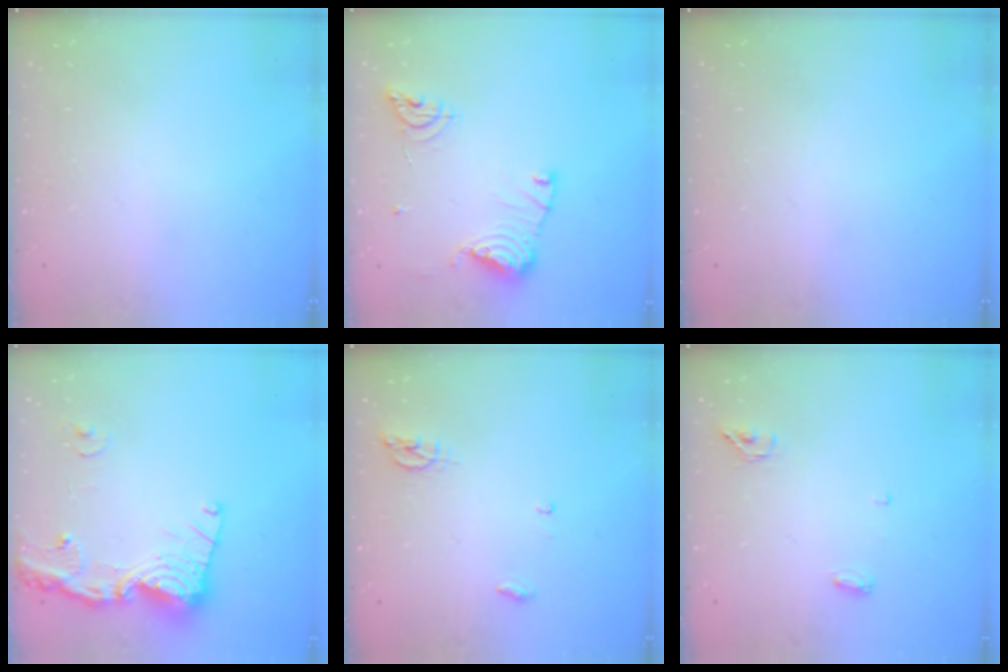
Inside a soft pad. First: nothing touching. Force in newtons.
{"total": 13.4, "press": 13.3, "slide": 1.4}
{"total": 0.0}
{"total": 17.6, "press": 17.5, "slide": 2.0}
{"total": 4.5, "press": 4.3, "slide": 1.2}
{"total": 4.4, "press": 4.3, "slide": 0.9}